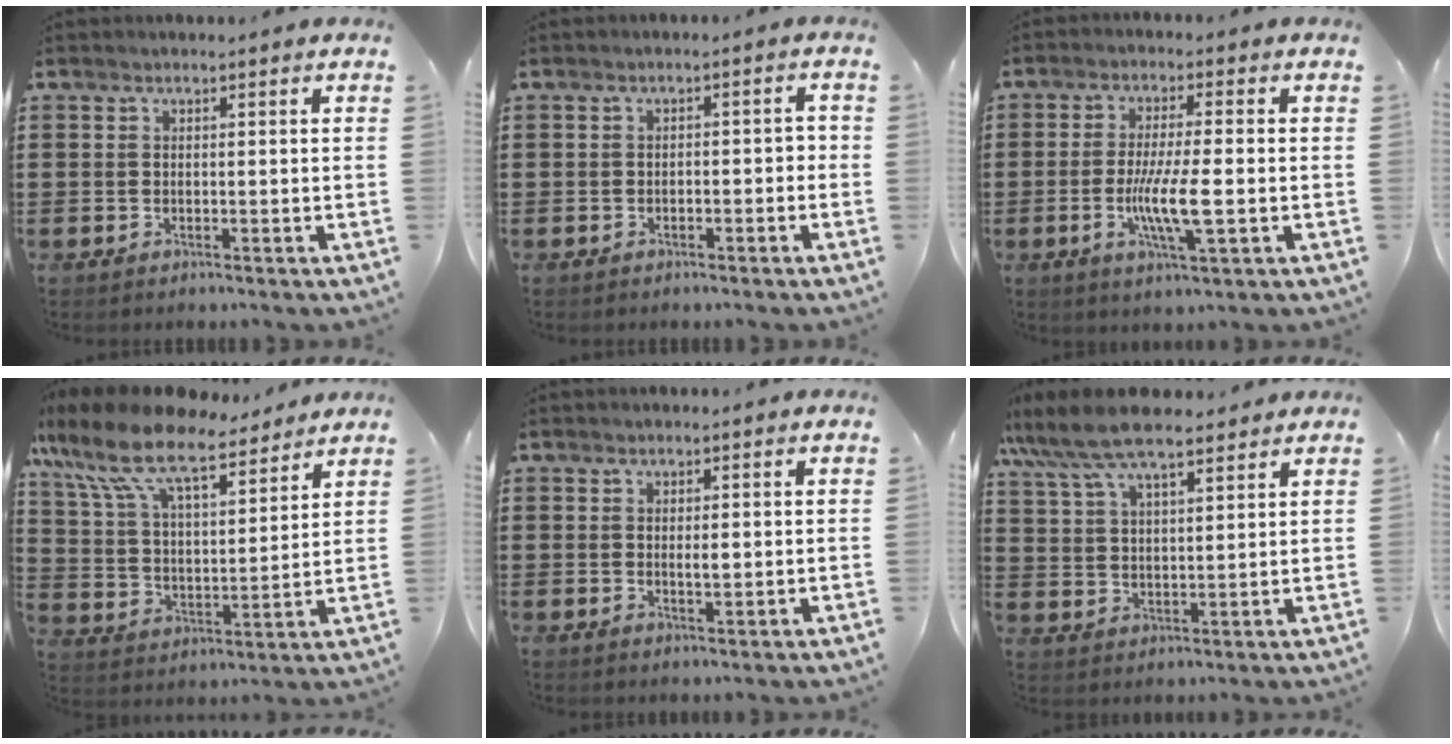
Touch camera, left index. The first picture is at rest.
{"total": 1.7, "force": [-1.5, 0.6, 0.7], "torque": [-0.017, 0.003, -0.033]}
{"total": 7.7, "force": [-1.6, 1.2, 7.4], "torque": [-0.144, -0.011, -0.034]}
{"total": 12.0, "force": [9.4, 3.3, 6.8], "torque": [-0.164, -0.041, 0.164]}
{"total": 1.7, "force": [0.1, 0.5, 1.6], "torque": [-0.030, 0.001, 0.000]}
{"total": 8.2, "force": [7.0, 2.0, 3.9], "torque": [-0.098, -0.014, 0.127]}